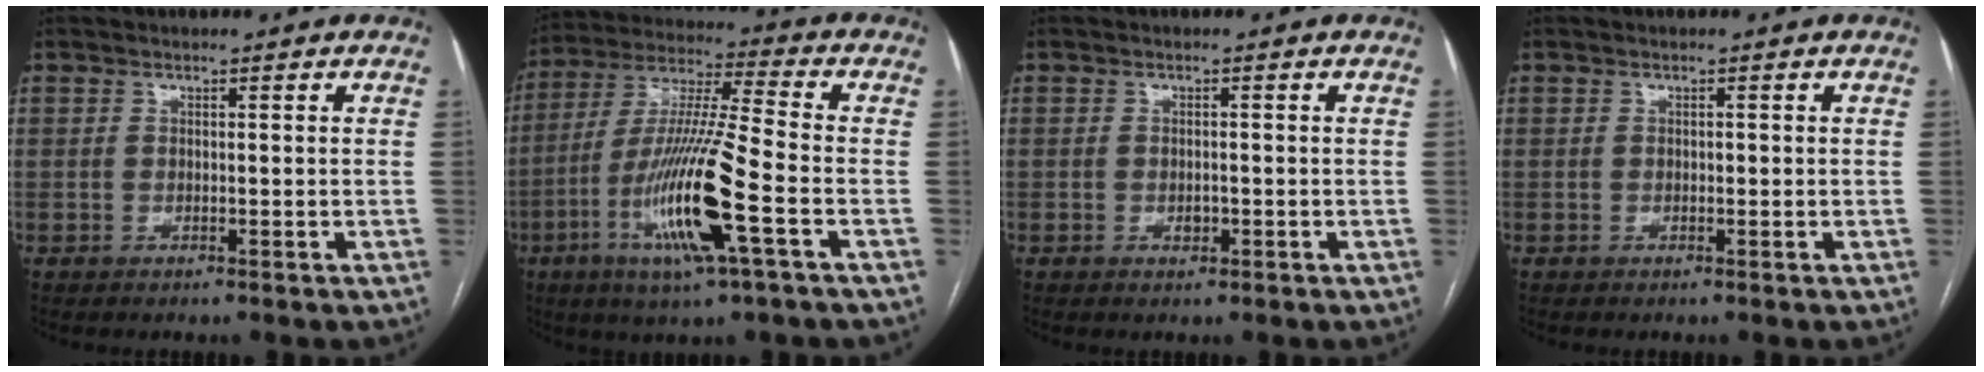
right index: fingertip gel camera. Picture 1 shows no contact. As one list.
[{"total": 16.5, "force": [-5.9, 0.4, 15.5], "torque": [-0.313, -0.018, -0.111]}, {"total": 1.2, "force": [-0.3, 0.8, 0.9], "torque": [-0.015, 0.000, -0.003]}, {"total": 0.5, "force": [0.0, 0.3, 0.4], "torque": [-0.005, 0.000, 0.000]}]